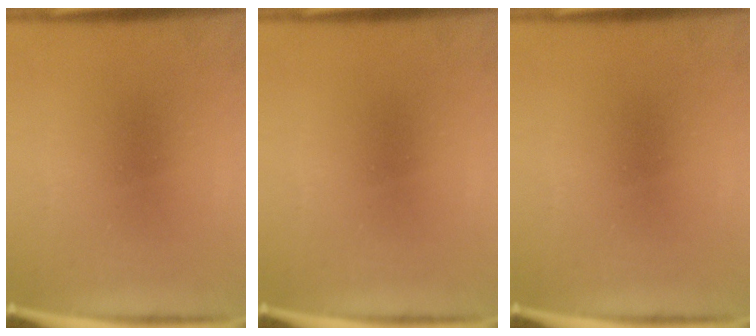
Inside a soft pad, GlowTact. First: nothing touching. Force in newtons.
{"total": 0.0}
{"total": 0.0}